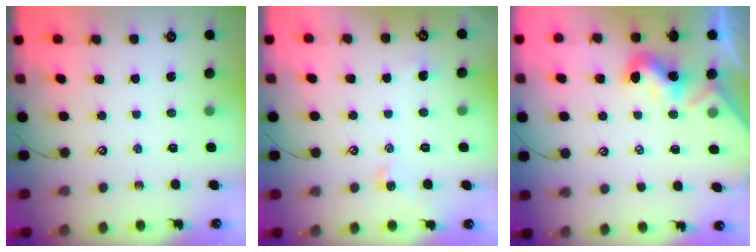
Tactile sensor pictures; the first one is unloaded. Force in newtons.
{"total": 1.5, "press": 1.4, "slide": 0.5}
{"total": 2.0, "press": 2.0, "slide": 0.4}